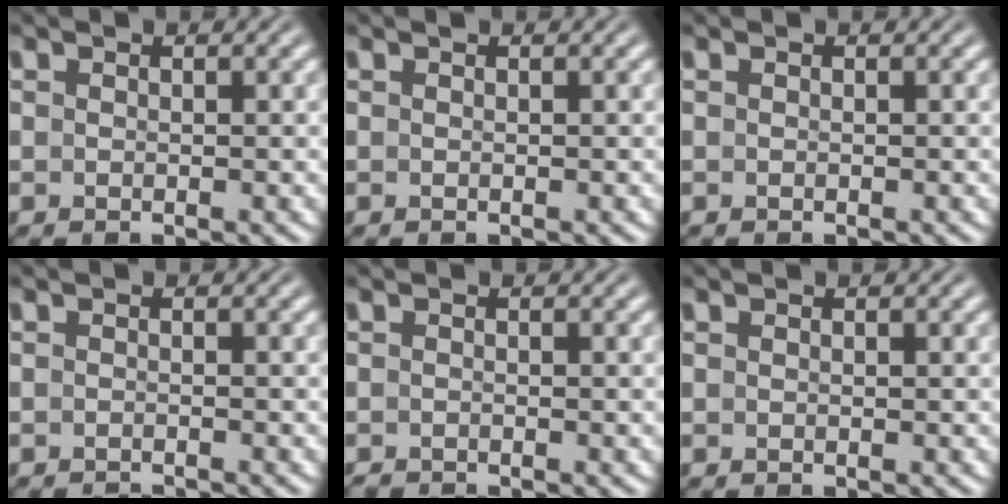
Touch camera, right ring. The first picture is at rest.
{"total": 0.0}
{"total": 0.0}
{"total": 1.7, "force": [-1.7, -0.3, -0.1], "torque": [-0.005, -0.010, -0.023]}
{"total": 1.0, "force": [-1.0, -0.2, -0.1], "torque": [0.001, -0.009, -0.014]}
{"total": 0.0}